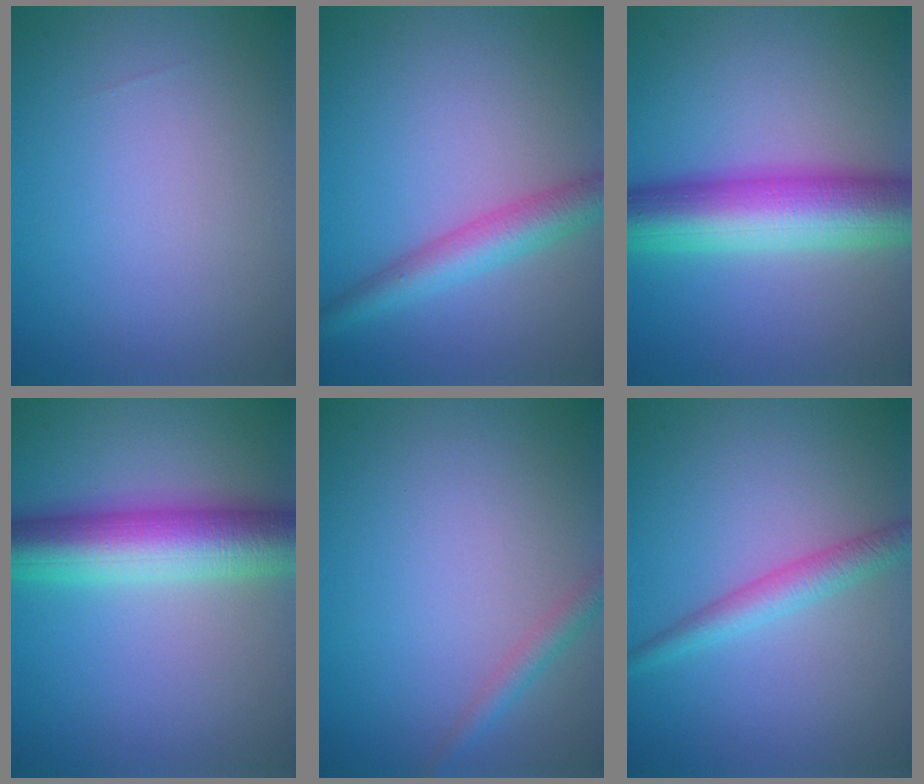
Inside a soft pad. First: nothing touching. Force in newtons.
{"total": 4.0, "press": 4.0, "slide": 0.2}
{"total": 9.8, "press": 9.8, "slide": 0.1}
{"total": 8.8, "press": 8.8, "slide": 0.2}
{"total": 1.7, "press": 1.7, "slide": 0.1}
{"total": 2.6, "press": 2.6, "slide": 0.2}